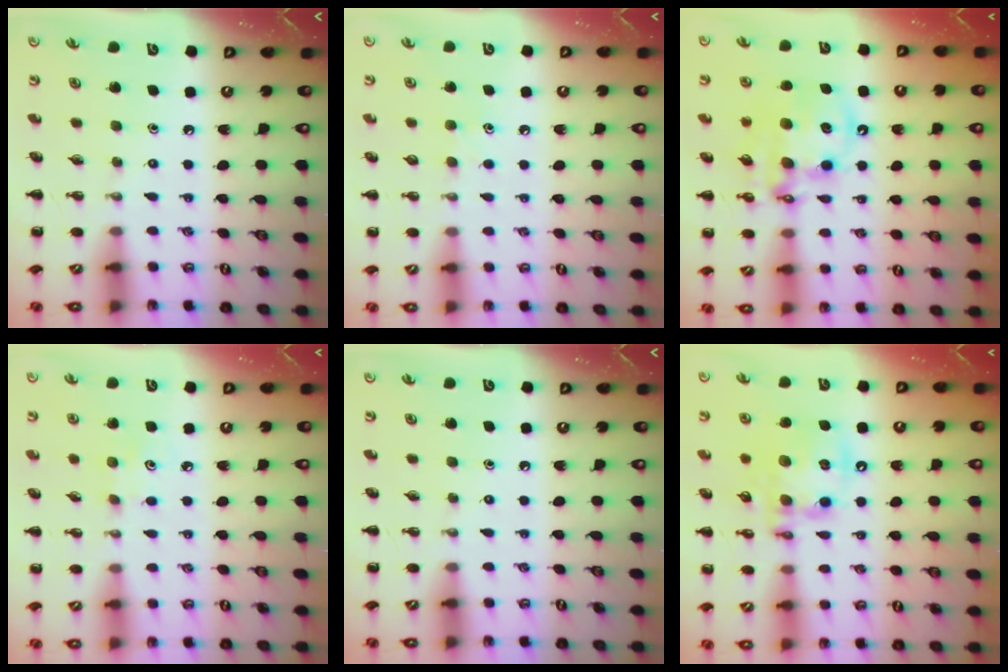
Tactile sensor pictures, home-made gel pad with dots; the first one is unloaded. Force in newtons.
{"total": 4.6, "press": 4.4, "slide": 1.4}
{"total": 13.4, "press": 13.1, "slide": 3.1}
{"total": 3.5, "press": 3.4, "slide": 0.8}
{"total": 0.0}
{"total": 13.8, "press": 13.5, "slide": 3.1}